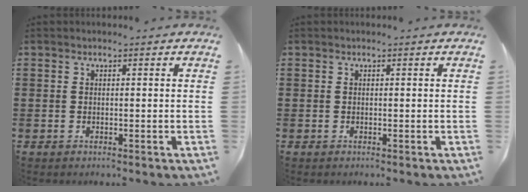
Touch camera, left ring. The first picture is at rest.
{"total": 0.0}